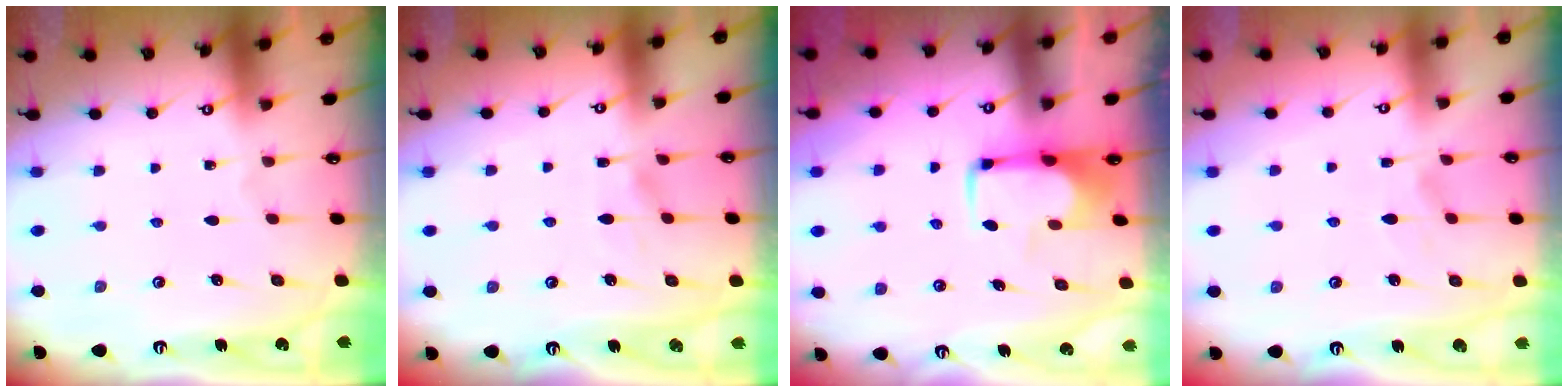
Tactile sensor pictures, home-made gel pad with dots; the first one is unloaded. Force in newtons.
{"total": 5.2, "press": 5.2, "slide": 0.5}
{"total": 1.8, "press": 1.7, "slide": 0.4}
{"total": 2.4, "press": 2.1, "slide": 1.1}